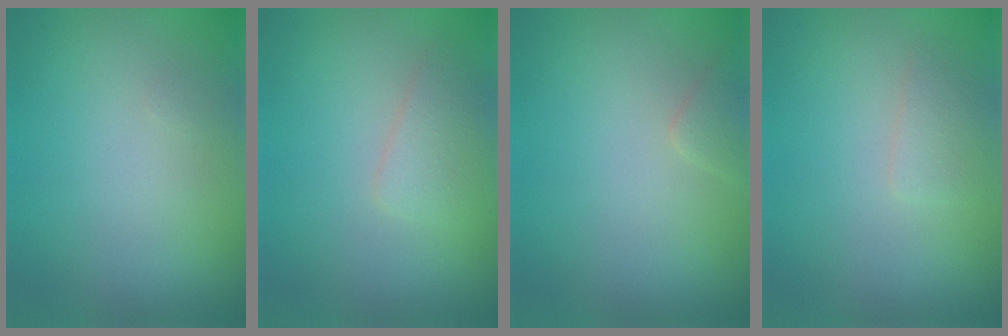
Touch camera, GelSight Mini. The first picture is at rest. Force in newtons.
{"total": 1.9, "press": 1.9, "slide": 0.0}
{"total": 1.2, "press": 1.2, "slide": 0.1}
{"total": 1.2, "press": 1.2, "slide": 0.1}